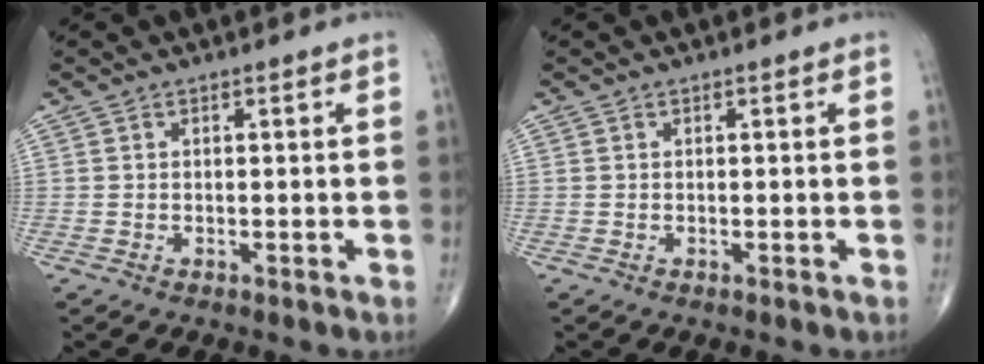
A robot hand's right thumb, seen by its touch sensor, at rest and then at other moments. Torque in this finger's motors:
{"motor_torque": [0.00, 0.00, 0.00, 0.00, 0.00]}